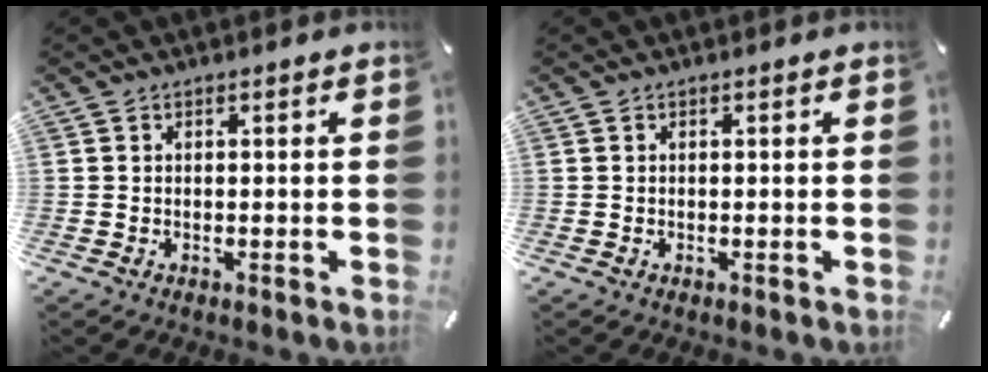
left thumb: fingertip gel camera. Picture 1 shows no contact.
{"total": 0.0}